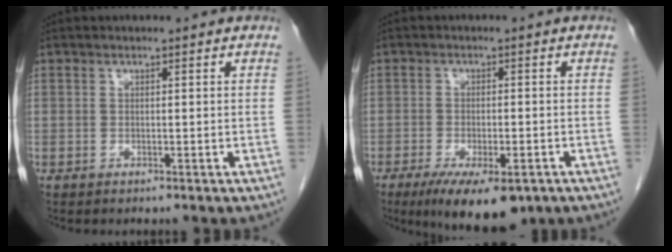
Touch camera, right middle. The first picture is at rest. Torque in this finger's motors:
{"motor_torque": [1.31, -0.82, 0.20, 0.07]}